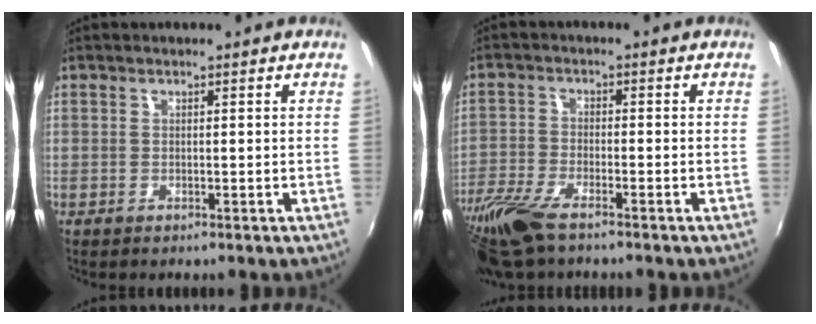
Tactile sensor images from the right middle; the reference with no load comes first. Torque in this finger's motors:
{"motor_torque": [1.10, -1.04, 0.53, 0.20]}